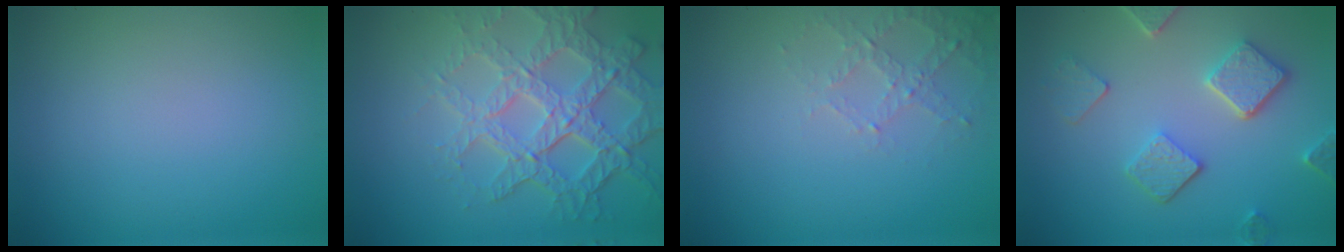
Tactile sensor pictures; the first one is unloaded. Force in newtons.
{"total": 6.9, "press": 5.0, "slide": 4.8}
{"total": 2.2, "press": 2.1, "slide": 0.6}
{"total": 4.9, "press": 3.8, "slide": 3.1}